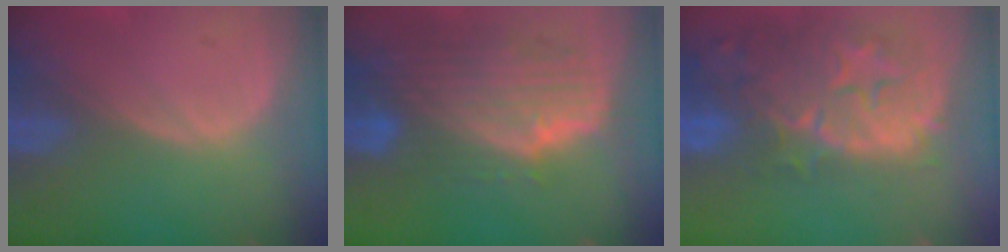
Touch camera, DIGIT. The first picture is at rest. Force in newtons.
{"total": 10.1, "press": 8.9, "slide": 4.6}
{"total": 12.7, "press": 11.4, "slide": 5.6}